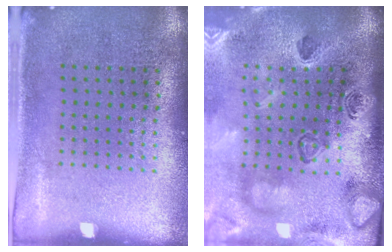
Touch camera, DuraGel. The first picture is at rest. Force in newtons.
{"total": 4.6, "press": 3.2, "slide": 3.3}